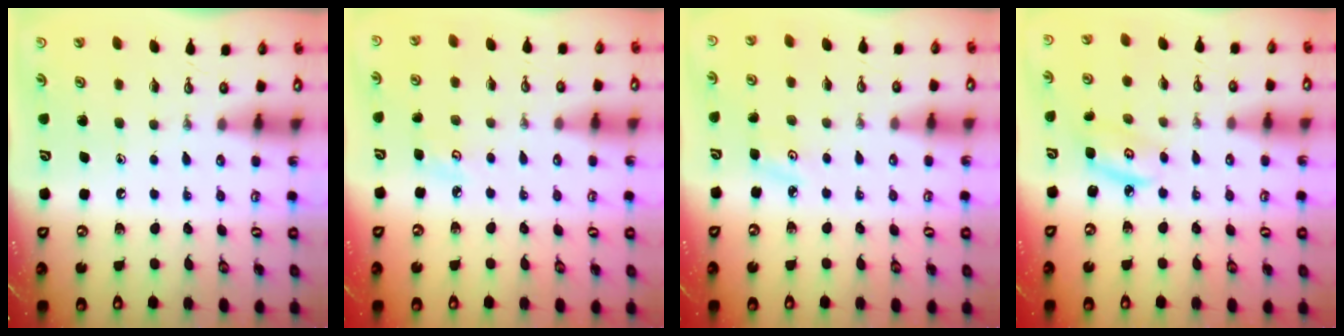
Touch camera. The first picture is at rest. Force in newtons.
{"total": 4.0, "press": 4.0, "slide": 0.4}
{"total": 3.0, "press": 3.0, "slide": 0.4}
{"total": 4.3, "press": 4.3, "slide": 0.3}